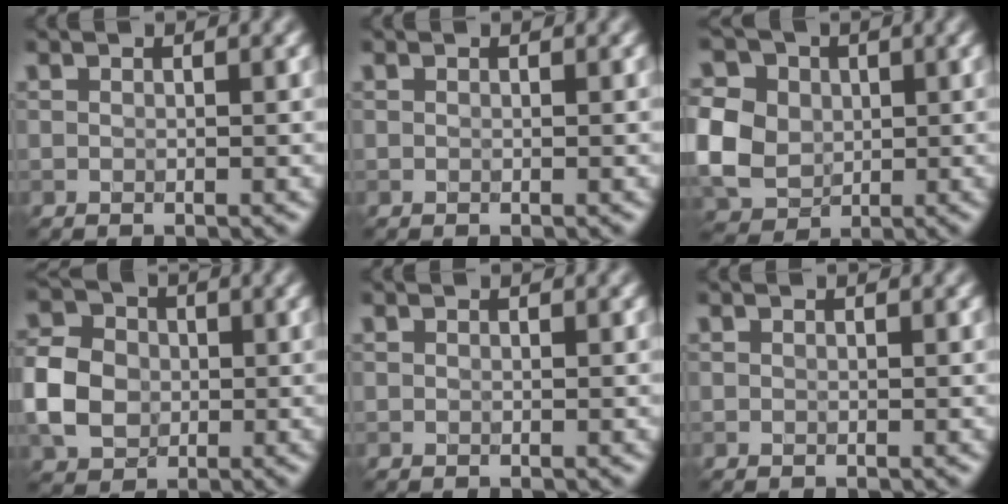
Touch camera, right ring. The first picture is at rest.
{"total": 0.0}
{"total": 8.7, "force": [0.9, 7.4, 4.6], "torque": [-0.111, 0.020, 0.001]}
{"total": 5.7, "force": [-0.6, 4.8, 3.1], "torque": [-0.069, 0.006, -0.022]}
{"total": 0.0}
{"total": 0.0}